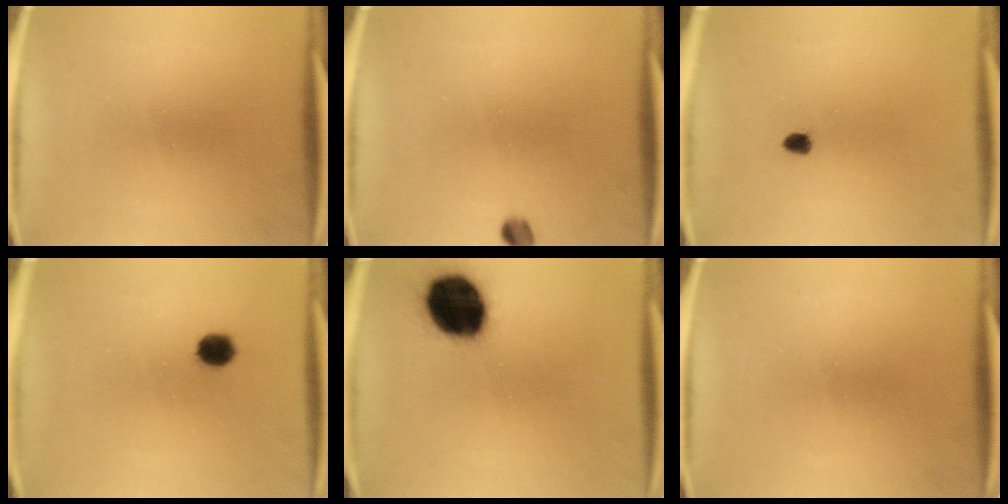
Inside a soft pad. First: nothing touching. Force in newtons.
{"total": 2.0}
{"total": 1.5}
{"total": 4.0}
{"total": 19.2}
{"total": 0.0}